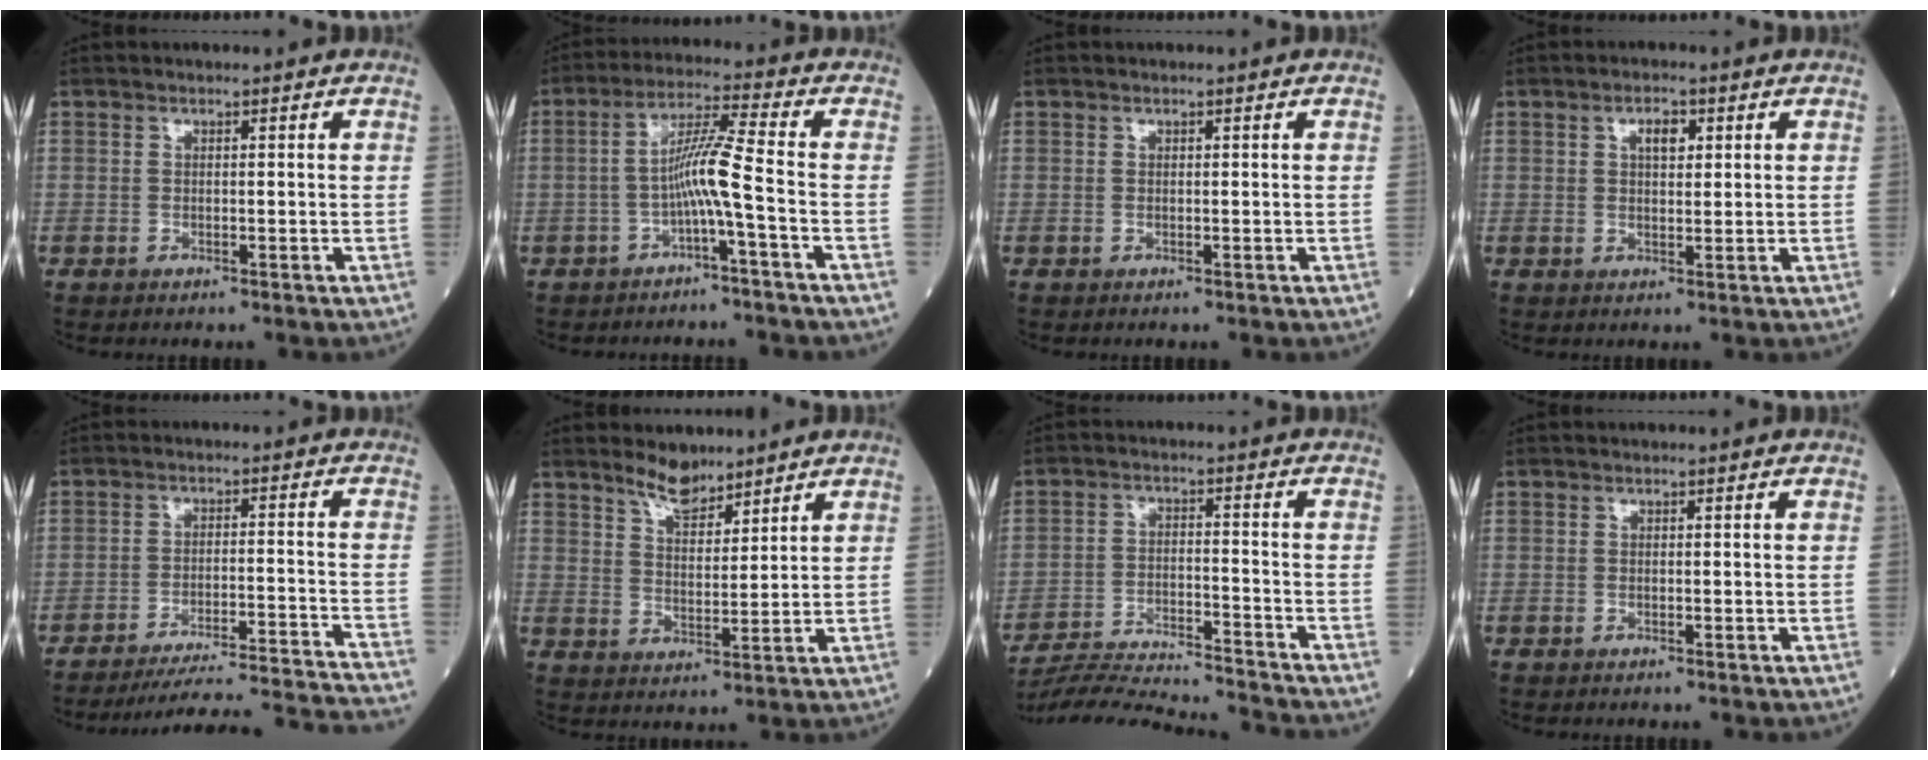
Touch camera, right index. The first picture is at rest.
{"total": 6.4, "force": [-2.0, -1.0, 6.0], "torque": [-0.115, 0.018, -0.037]}
{"total": 0.0}
{"total": 3.1, "force": [1.2, 1.4, 2.5], "torque": [-0.043, 0.003, 0.019]}
{"total": 21.5, "force": [-20.6, -2.4, 5.6], "torque": [-0.045, -0.032, -0.277]}
{"total": 5.1, "force": [4.5, 1.5, 1.9], "torque": [-0.040, -0.002, 0.085]}
{"total": 15.4, "force": [-15.0, -1.0, 3.5], "torque": [-0.060, -0.009, -0.233]}
{"total": 0.0}